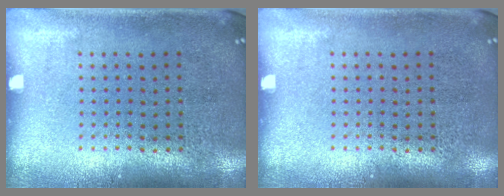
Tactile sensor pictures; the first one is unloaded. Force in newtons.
{"total": 0.0}